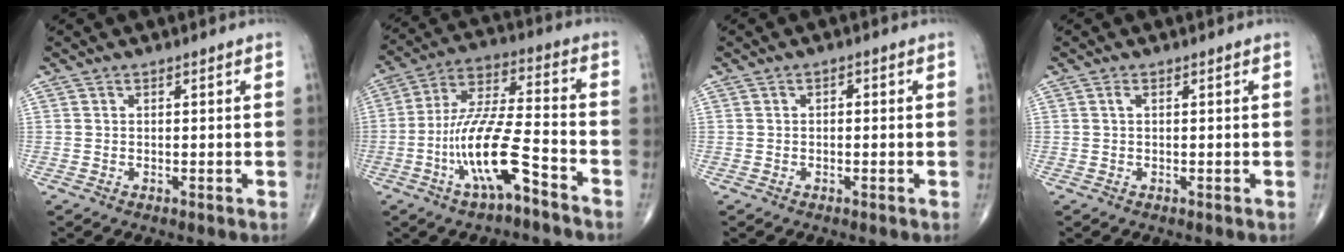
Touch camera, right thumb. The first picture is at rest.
{"total": 14.6, "force": [-6.8, 3.8, 12.4], "torque": [-0.244, 0.053, -0.122]}
{"total": 0.8, "force": [0.0, 0.5, 0.6], "torque": [-0.002, 0.004, -0.005]}
{"total": 0.6, "force": [0.2, 0.2, 0.6], "torque": [-0.012, 0.001, 0.001]}